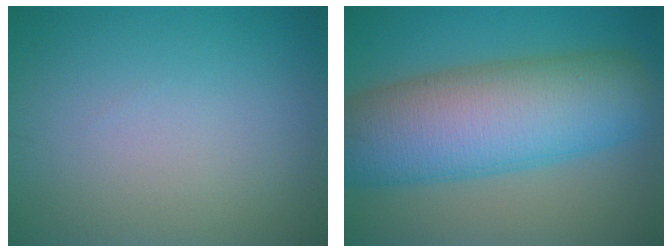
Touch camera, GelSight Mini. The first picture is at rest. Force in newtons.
{"total": 12.6, "press": 12.6, "slide": 0.4}